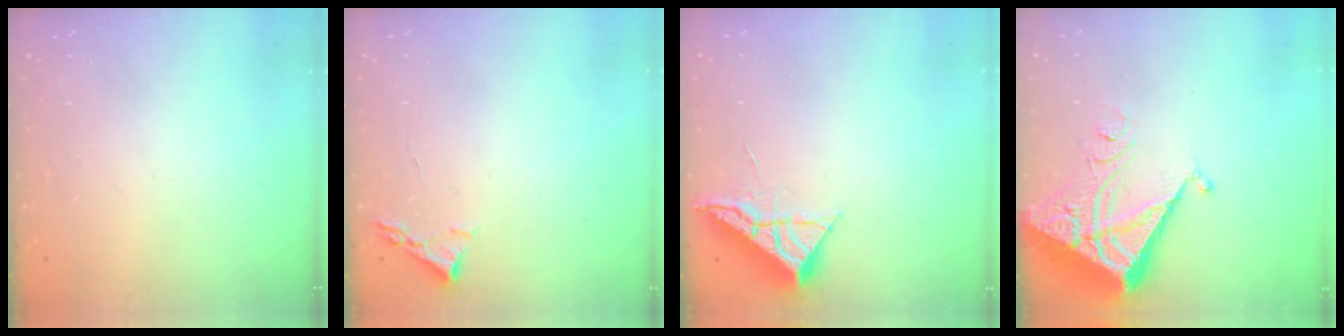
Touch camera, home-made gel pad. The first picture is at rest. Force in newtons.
{"total": 2.4, "press": 2.3, "slide": 0.3}
{"total": 6.4, "press": 6.4, "slide": 0.2}
{"total": 7.4, "press": 7.3, "slide": 0.8}